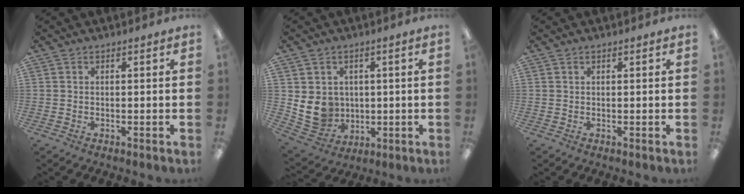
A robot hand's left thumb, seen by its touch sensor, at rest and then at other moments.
{"total": 8.6, "force": [0.8, 8.1, 2.9], "torque": [-0.074, -0.004, 0.022]}
{"total": 0.5, "force": [0.4, 0.2, 0.3], "torque": [-0.005, 0.002, 0.008]}